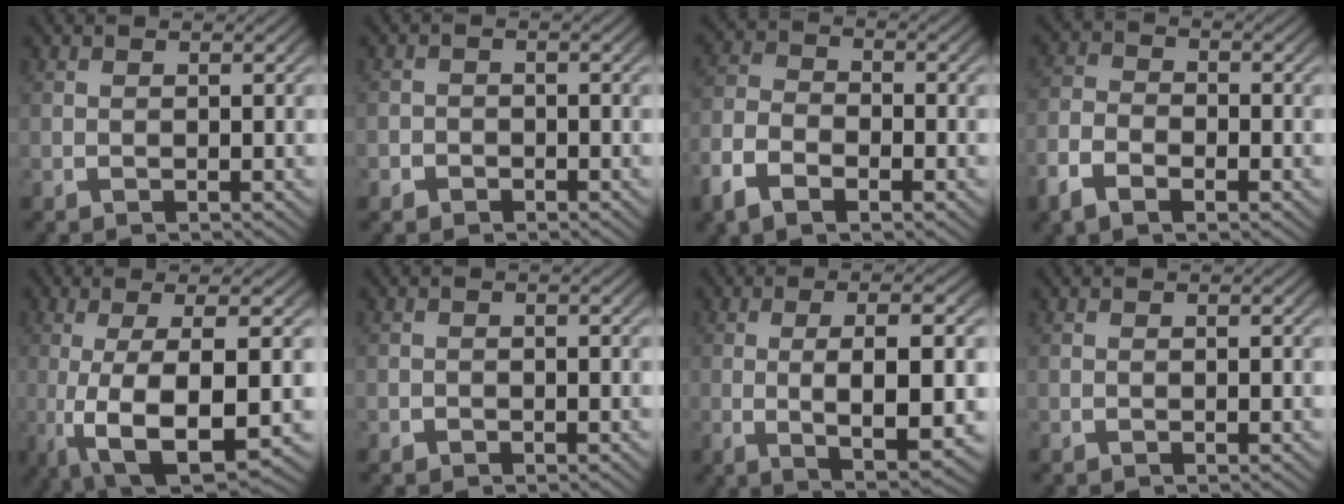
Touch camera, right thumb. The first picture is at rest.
{"total": 1.6, "force": [-1.0, 1.3, 0.0], "torque": [0.006, -0.004, -0.021]}
{"total": 4.4, "force": [-1.9, 3.0, 2.7], "torque": [-0.063, -0.007, -0.037]}
{"total": 3.6, "force": [-1.7, 2.3, 2.1], "torque": [-0.045, -0.006, -0.035]}
{"total": 10.2, "force": [-2.1, 4.9, 8.7], "torque": [-0.219, -0.045, -0.004]}
{"total": 0.6, "force": [-0.4, 0.5, 0.0], "torque": [-0.001, -0.003, -0.009]}
{"total": 7.4, "force": [-0.6, 2.5, 6.9], "torque": [-0.138, -0.020, 0.006]}
{"total": 0.0}